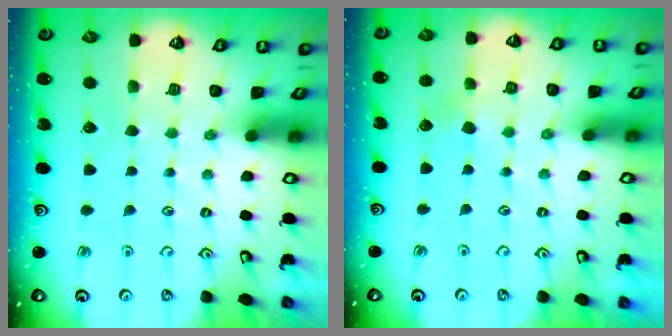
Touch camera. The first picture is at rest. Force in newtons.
{"total": 2.7, "press": 2.7, "slide": 0.4}